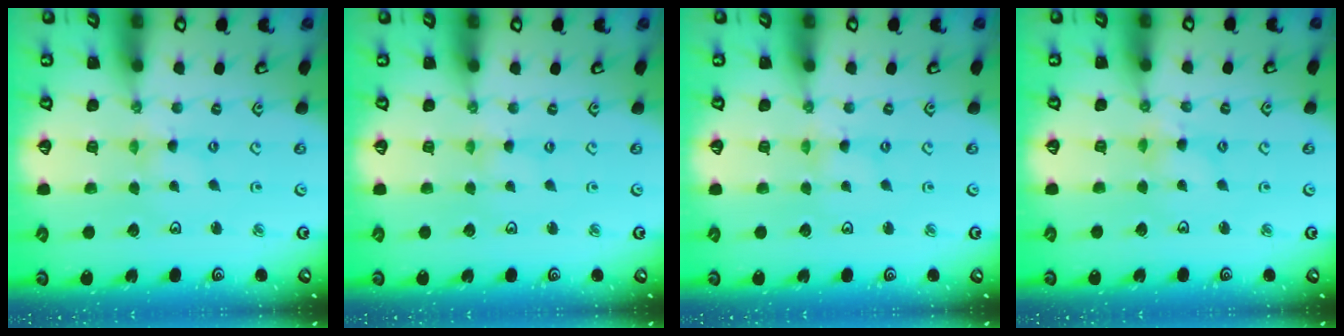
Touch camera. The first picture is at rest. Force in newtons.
{"total": 0.6, "press": 0.6, "slide": 0.1}
{"total": 1.4, "press": 1.4, "slide": 0.2}
{"total": 3.5, "press": 3.5, "slide": 0.4}